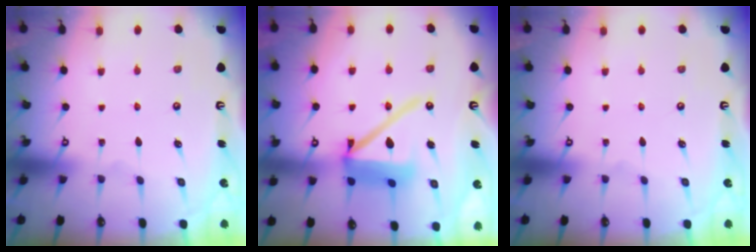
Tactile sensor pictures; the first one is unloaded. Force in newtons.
{"total": 14.8, "press": 14.6, "slide": 2.4}
{"total": 0.0}